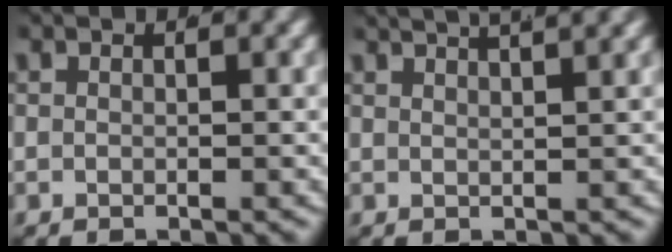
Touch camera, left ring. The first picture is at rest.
{"total": 4.2, "force": [3.6, 1.0, 2.0], "torque": [-0.031, 0.007, 0.057]}